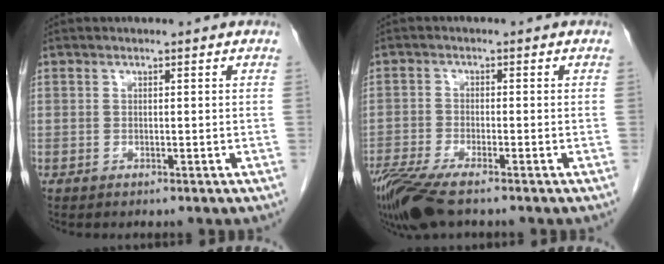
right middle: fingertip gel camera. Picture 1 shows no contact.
{"total": 8.7, "force": [-6.4, 1.5, 5.7], "torque": [-0.108, -0.020, -0.118]}